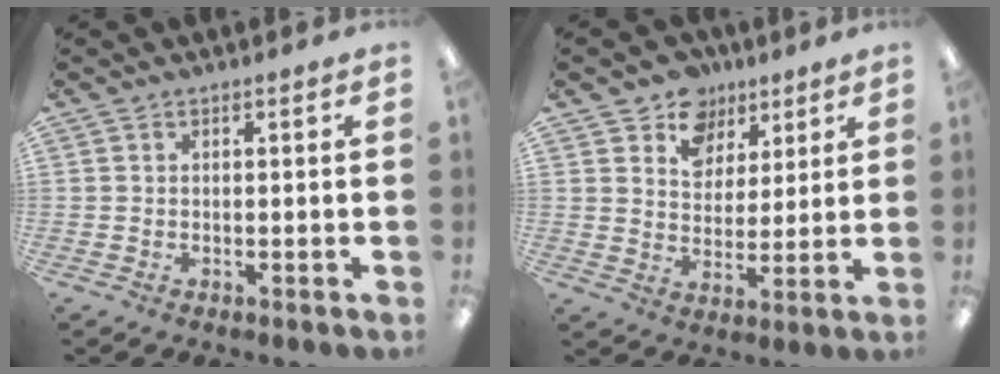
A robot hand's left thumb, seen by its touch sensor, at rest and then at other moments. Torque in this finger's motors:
{"motor_torque": [0.11, 0.12, -0.06, -0.14, 0.06]}